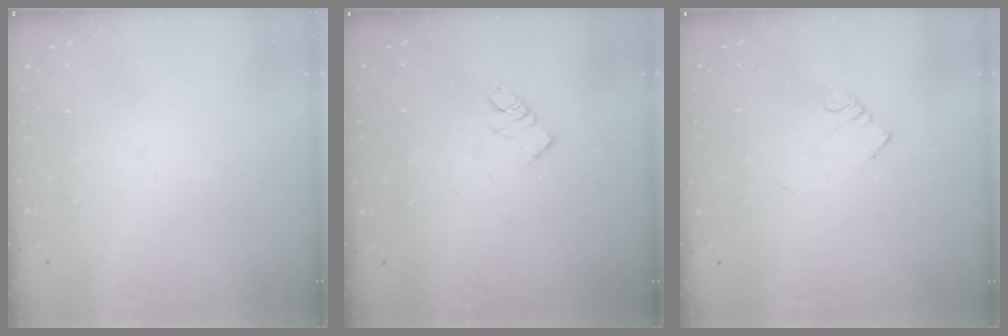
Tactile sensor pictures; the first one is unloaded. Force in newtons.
{"total": 5.8, "press": 5.8, "slide": 0.4}
{"total": 3.0, "press": 2.9, "slide": 0.4}